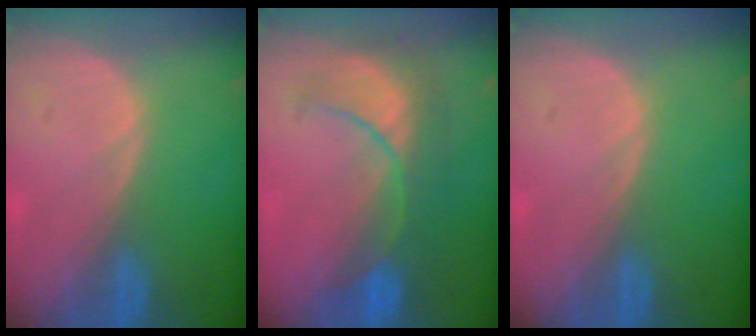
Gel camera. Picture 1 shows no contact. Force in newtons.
{"total": 8.4, "press": 8.3, "slide": 1.6}
{"total": 0.0}